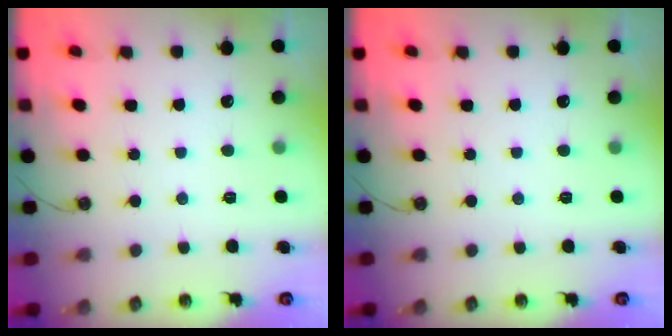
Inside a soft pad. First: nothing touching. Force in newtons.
{"total": 0.0}